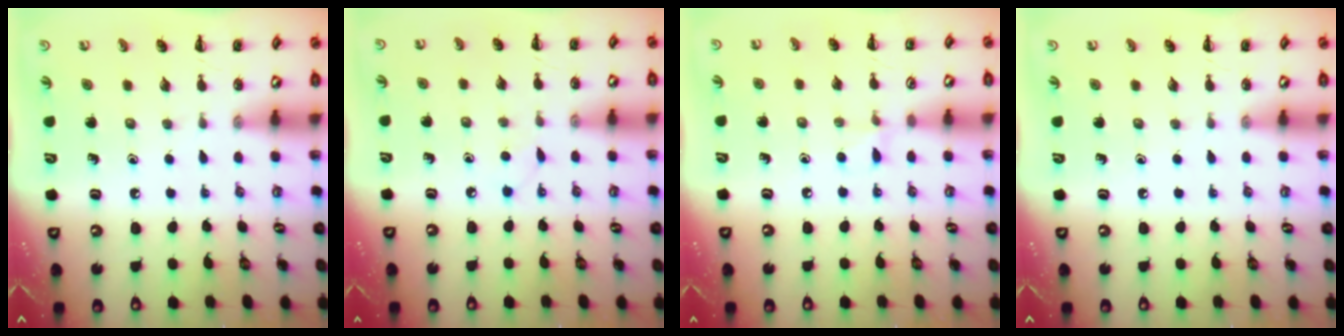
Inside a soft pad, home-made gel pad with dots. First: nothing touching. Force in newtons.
{"total": 2.7, "press": 2.6, "slide": 0.9}
{"total": 4.3, "press": 4.0, "slide": 1.6}
{"total": 0.0}